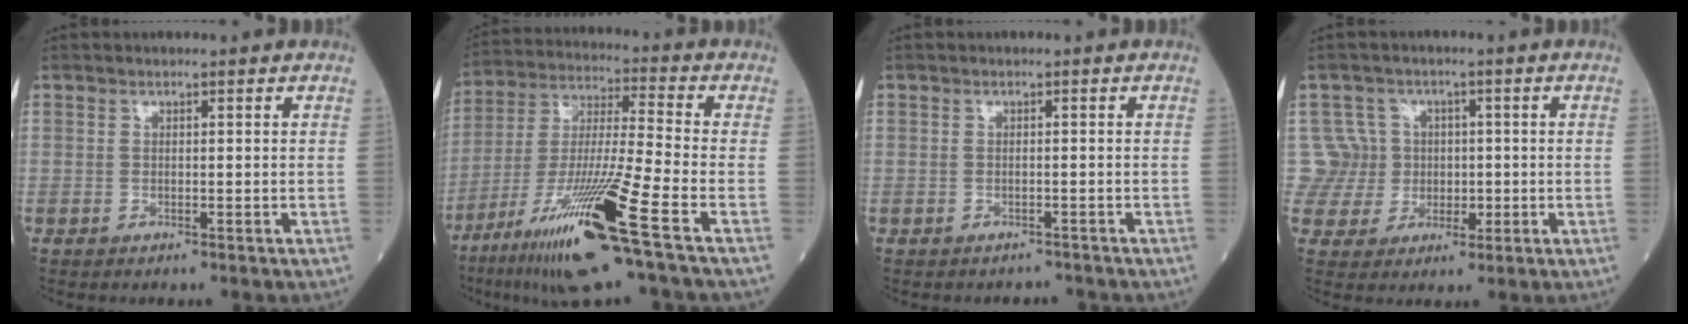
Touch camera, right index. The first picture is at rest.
{"total": 18.0, "force": [-9.5, -0.8, 15.3], "torque": [-0.314, -0.046, -0.176]}
{"total": 1.6, "force": [-1.4, 0.5, -0.4], "torque": [0.008, -0.002, -0.020]}
{"total": 6.1, "force": [1.0, 6.0, -0.5], "torque": [0.027, 0.026, 0.025]}